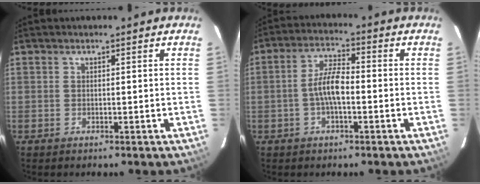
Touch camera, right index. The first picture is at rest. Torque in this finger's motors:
{"motor_torque": [1.16, -0.24, 0.61, 0.16]}